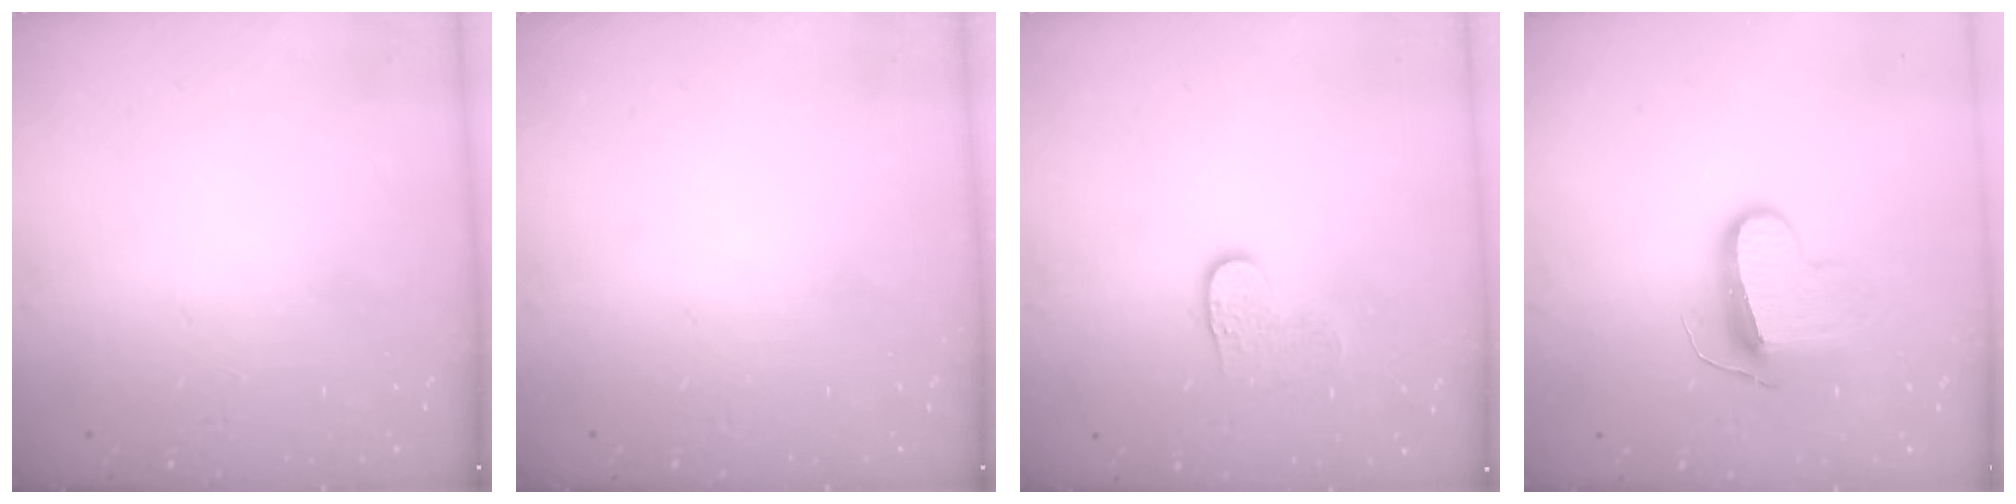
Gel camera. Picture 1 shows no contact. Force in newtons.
{"total": 0.0}
{"total": 4.7, "press": 4.7, "slide": 0.4}
{"total": 10.4, "press": 10.4, "slide": 0.5}